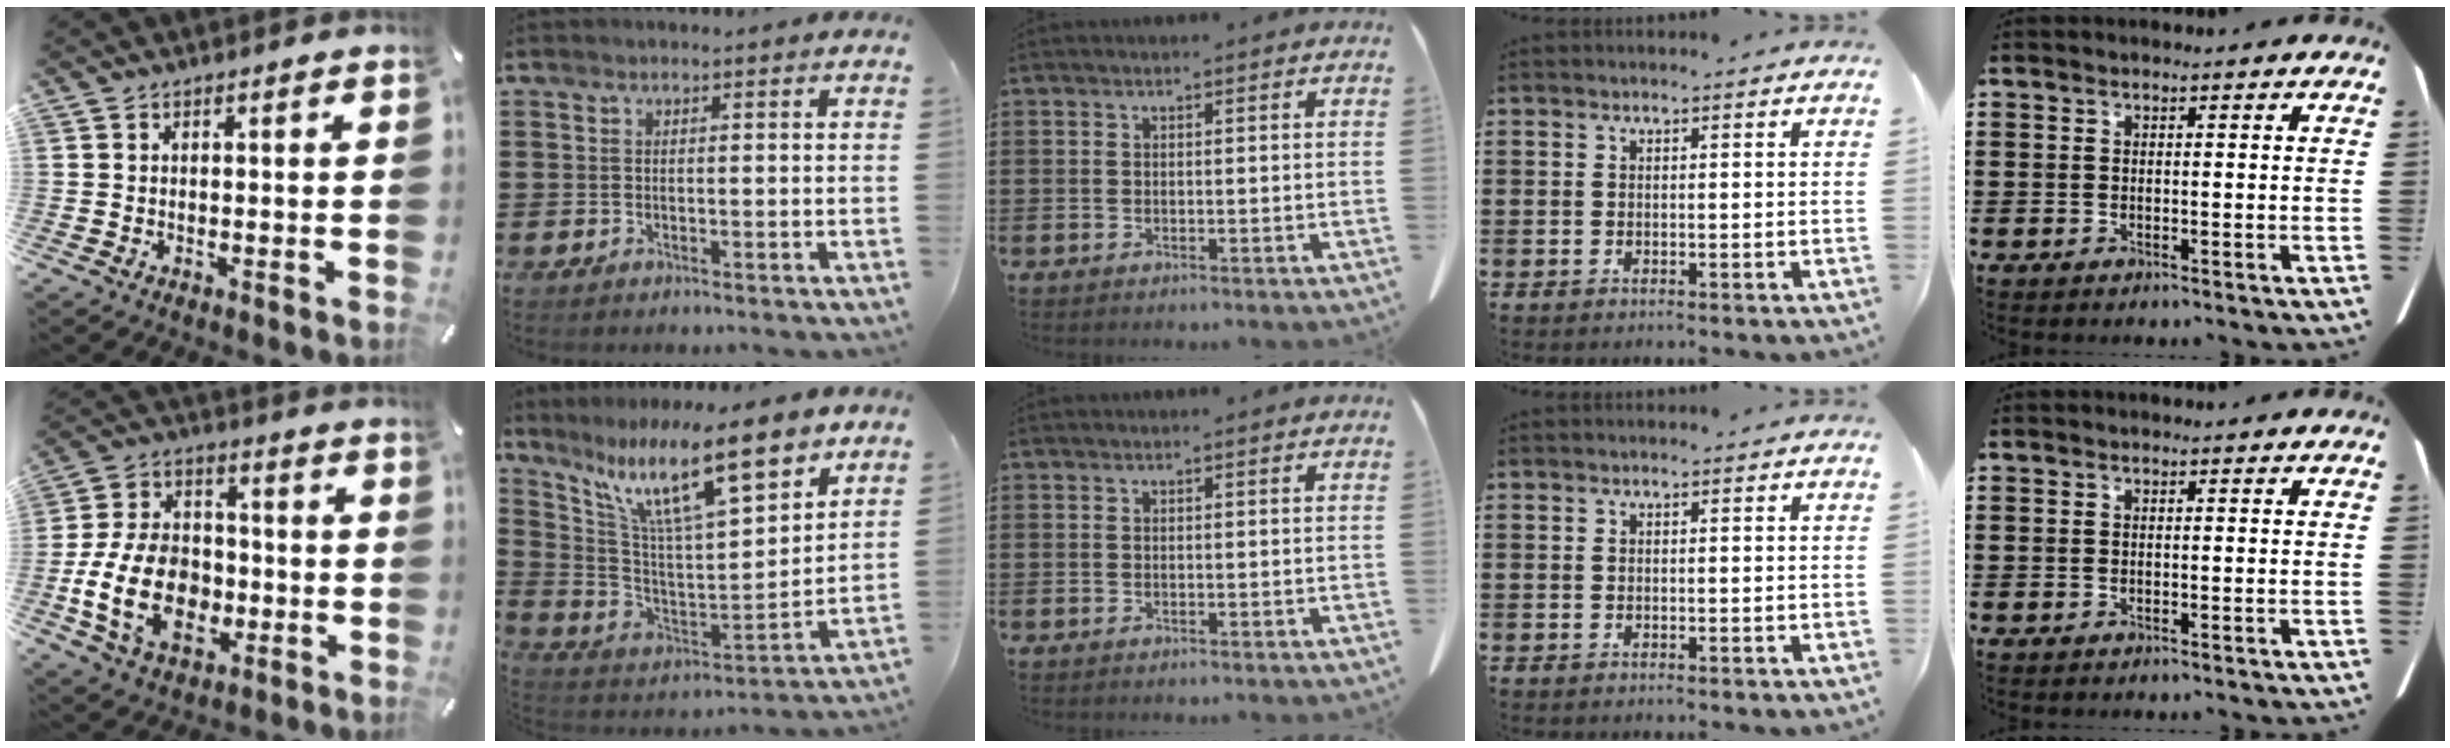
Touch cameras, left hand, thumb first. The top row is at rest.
{"thumb": {"total": 17.2, "force": [-4.6, 12.3, 11.2], "torque": [-0.241, 0.022, -0.082]}, "index": {"total": 14.8, "force": [9.7, 3.4, 10.6], "torque": [-0.207, -0.048, 0.161]}}